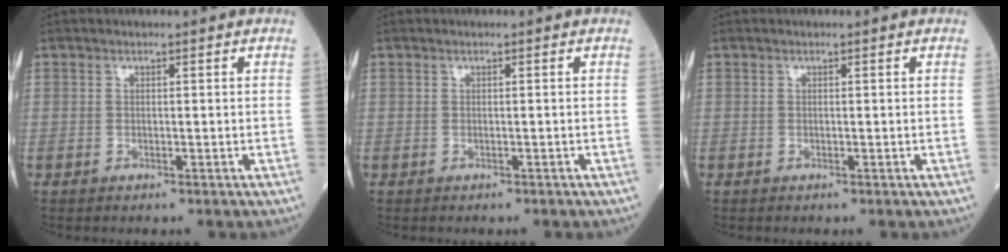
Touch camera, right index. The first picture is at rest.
{"total": 0.5, "force": [-0.2, 0.3, 0.3], "torque": [-0.016, 0.000, 0.000]}
{"total": 0.0}